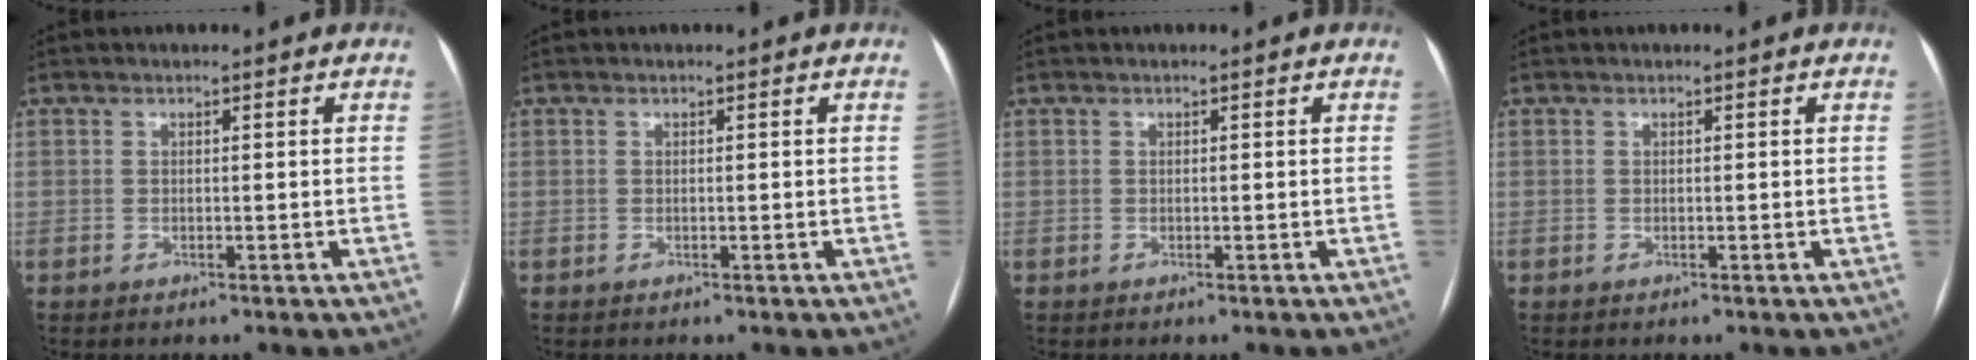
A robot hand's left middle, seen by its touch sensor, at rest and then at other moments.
{"total": 0.0}
{"total": 0.0}
{"total": 0.0}